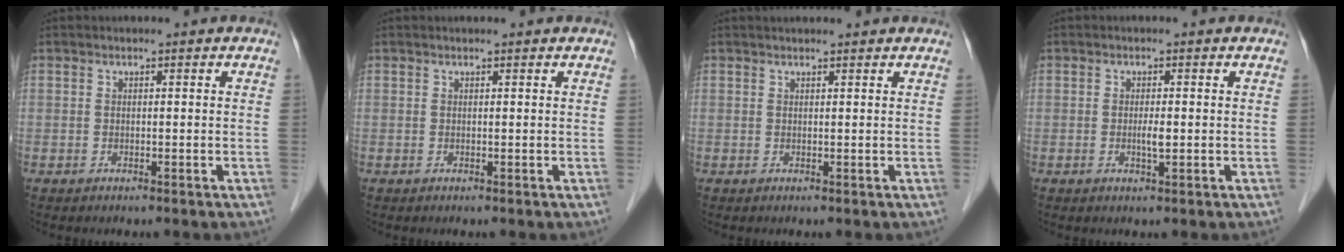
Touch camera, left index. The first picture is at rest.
{"total": 0.9, "force": [0.9, 0.0, 0.3], "torque": [-0.007, 0.008, 0.012]}
{"total": 3.3, "force": [3.1, 0.3, 1.1], "torque": [-0.014, 0.026, 0.039]}
{"total": 1.6, "force": [-0.2, 0.2, 1.6], "torque": [-0.031, -0.001, -0.002]}